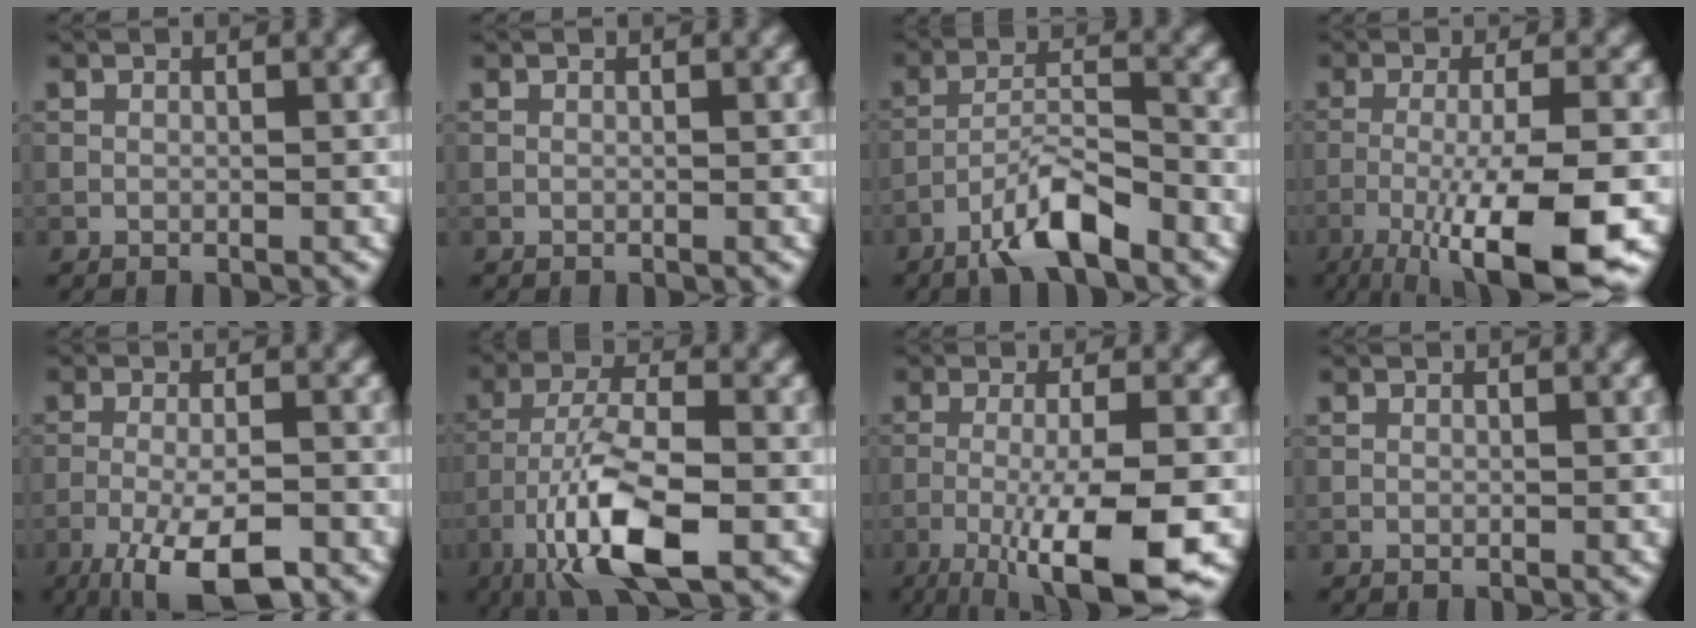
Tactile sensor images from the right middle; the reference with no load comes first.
{"total": 0.0}
{"total": 5.8, "force": [-4.1, 1.2, 4.0], "torque": [-0.072, 0.006, -0.082]}
{"total": 10.7, "force": [-4.9, 2.2, 9.3], "torque": [-0.145, -0.006, -0.083]}
{"total": 7.7, "force": [-4.6, 2.1, 5.7], "torque": [-0.105, -0.006, -0.082]}
{"total": 9.8, "force": [-5.0, 2.9, 8.0], "torque": [-0.149, 0.002, -0.097]}
{"total": 9.7, "force": [-4.0, 1.9, 8.6], "torque": [-0.132, -0.004, -0.068]}
{"total": 0.0}